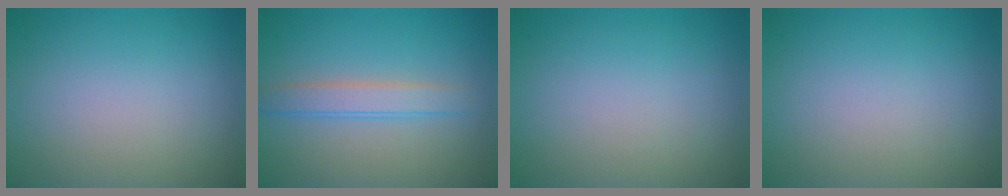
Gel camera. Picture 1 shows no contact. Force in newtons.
{"total": 2.5, "press": 2.5, "slide": 0.1}
{"total": 0.0}
{"total": 0.0}